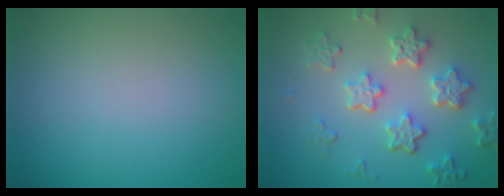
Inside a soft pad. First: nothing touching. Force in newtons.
{"total": 5.4, "press": 4.2, "slide": 3.4}